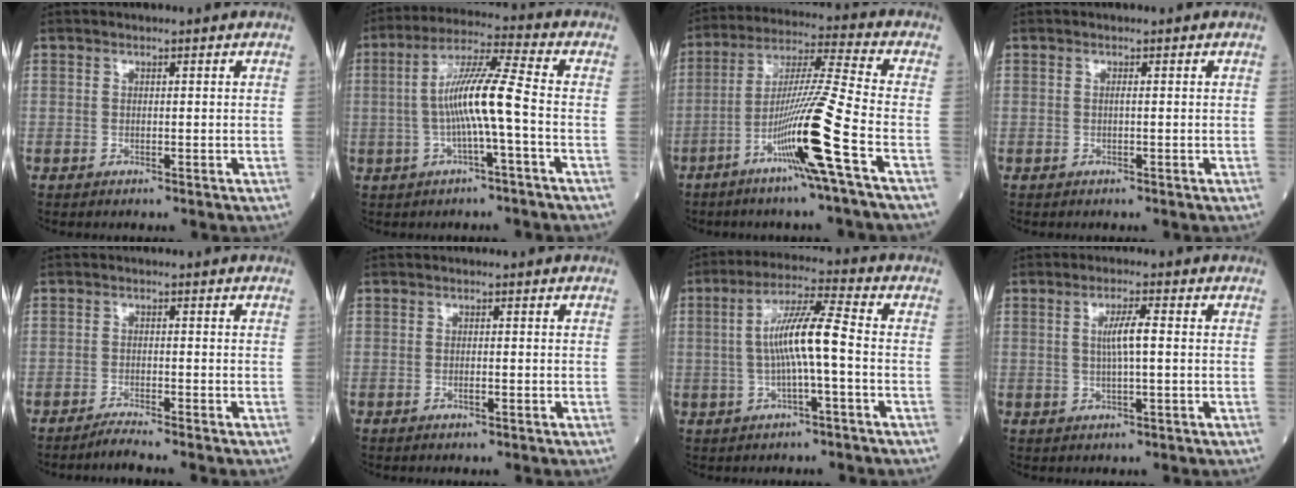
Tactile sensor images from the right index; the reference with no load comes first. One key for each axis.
{"total": 9.3, "fx": -1.3, "fy": -0.2, "fz": 9.2, "tx": -0.174, "ty": 0.016, "tz": -0.029}
{"total": 13.9, "fx": -5.8, "fy": -2.3, "fz": 12.4, "tx": -0.231, "ty": -0.011, "tz": -0.112}
{"total": 0.0}
{"total": 2.6, "fx": -2.3, "fy": -0.7, "fz": 0.7, "tx": -0.019, "ty": -0.007, "tz": -0.044}
{"total": 1.2, "fx": -0.5, "fy": 0.1, "fz": 1.1, "tx": -0.022, "ty": 0.000, "tz": -0.008}
{"total": 8.7, "fx": -0.7, "fy": 0.4, "fz": 8.6, "tx": -0.161, "ty": 0.015, "tz": -0.017}
{"total": 3.9, "fx": 0.4, "fy": 0.1, "fz": 3.9, "tx": -0.072, "ty": 0.001, "tz": 0.007}